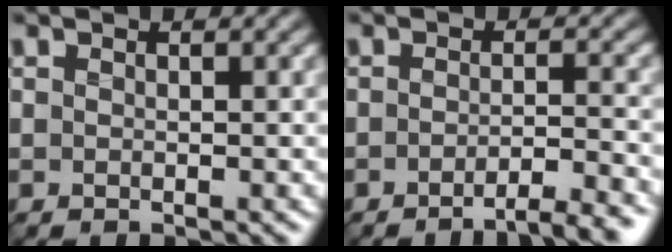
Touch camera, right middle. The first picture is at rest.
{"total": 3.7, "force": [-2.5, 0.7, 2.6], "torque": [-0.026, 0.008, -0.042]}